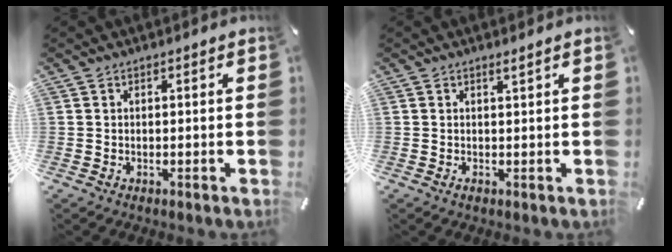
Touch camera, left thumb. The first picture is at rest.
{"total": 1.2, "force": [0.5, 0.1, 1.1], "torque": [-0.022, -0.004, 0.010]}